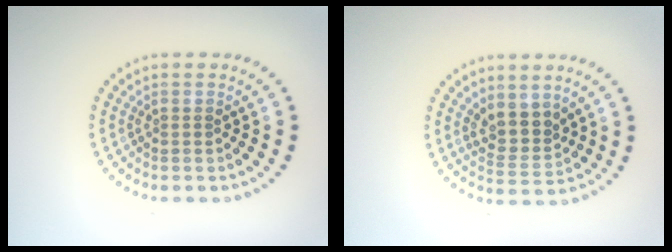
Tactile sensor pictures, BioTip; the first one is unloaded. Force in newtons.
{"total": 2.9, "press": 2.4, "slide": 1.6}